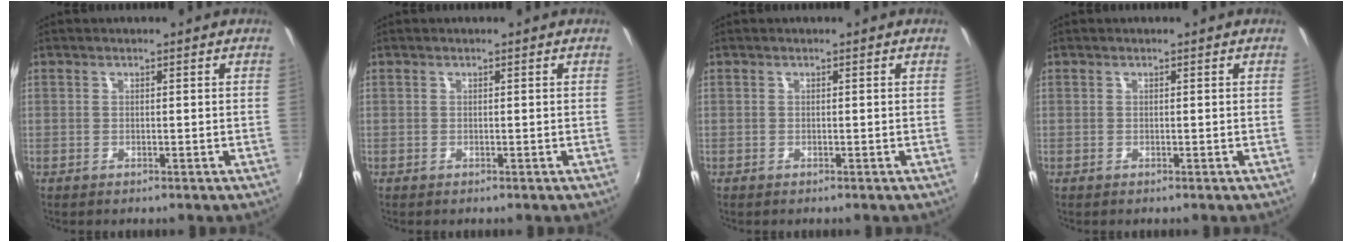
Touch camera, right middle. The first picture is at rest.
{"total": 0.0}
{"total": 0.0}
{"total": 0.0}